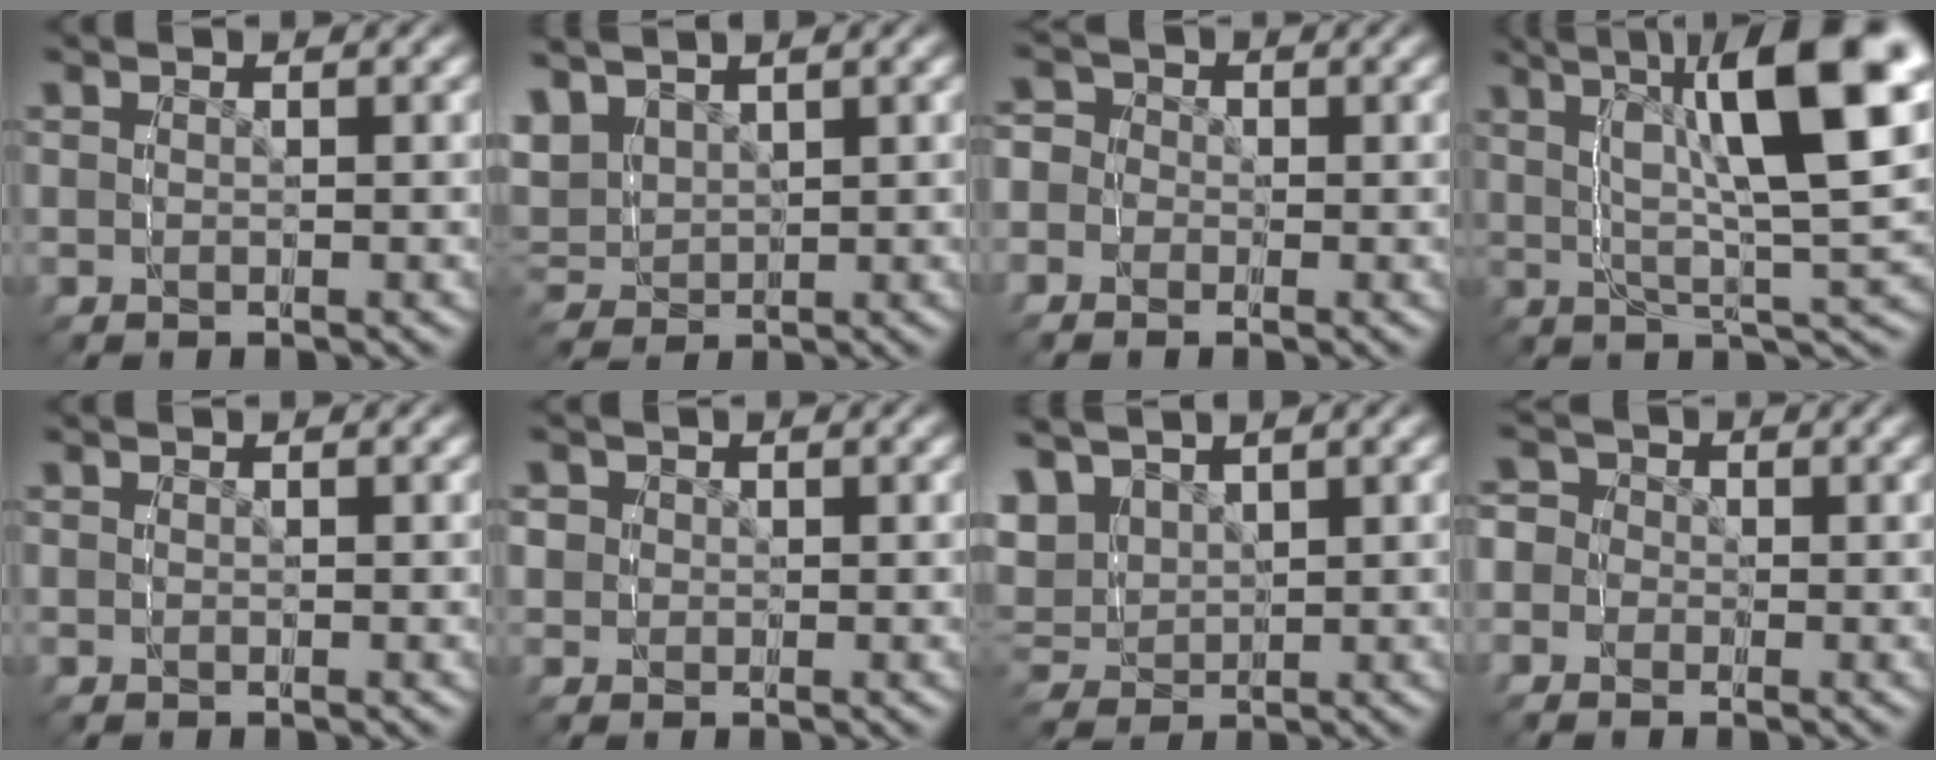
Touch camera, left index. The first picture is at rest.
{"total": 4.4, "force": [1.8, 3.6, 1.8], "torque": [-0.061, 0.003, 0.037]}
{"total": 3.8, "force": [0.1, 3.8, 0.2], "torque": [-0.007, -0.010, -0.001]}
{"total": 8.7, "force": [4.7, -0.1, 7.4], "torque": [-0.111, 0.052, 0.055]}
{"total": 0.0}
{"total": 2.5, "force": [0.8, 2.4, -0.1], "torque": [-0.005, -0.014, 0.019]}
{"total": 5.0, "force": [2.0, 4.3, 1.8], "torque": [-0.063, 0.000, 0.037]}
{"total": 4.3, "force": [0.3, 4.3, 0.2], "torque": [-0.011, -0.010, 0.002]}